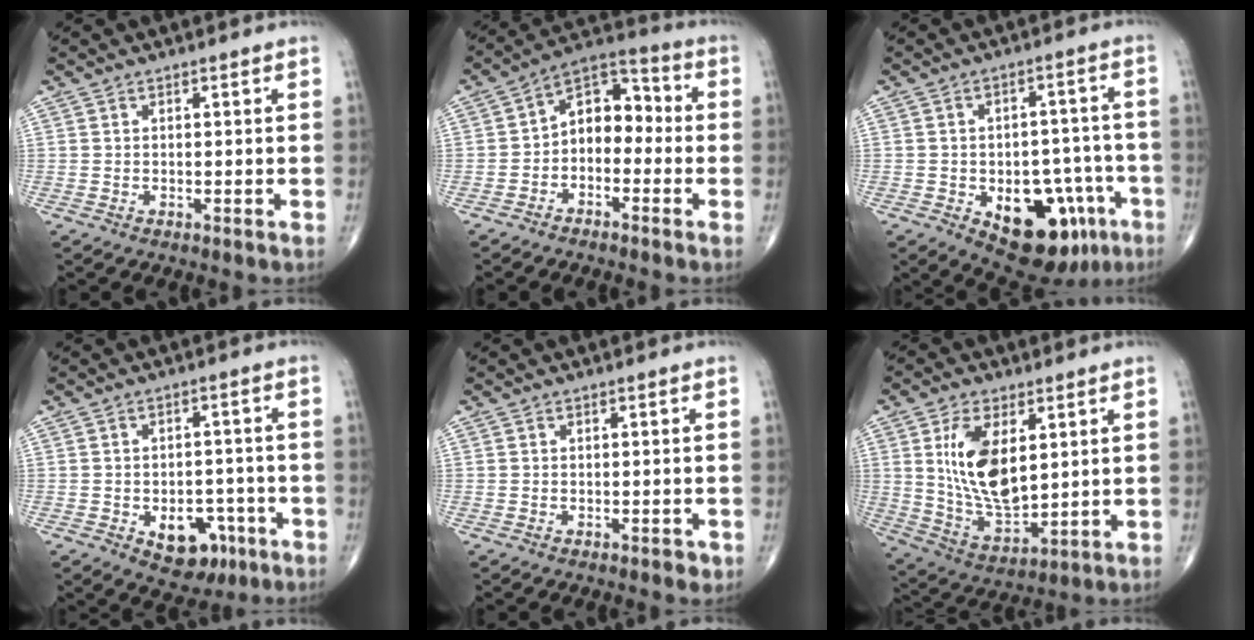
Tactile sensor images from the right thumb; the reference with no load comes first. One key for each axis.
{"total": 9.3, "fx": -1.6, "fy": 6.4, "fz": 6.6, "tx": -0.070, "ty": 0.046, "tz": -0.048}
{"total": 17.0, "fx": -7.1, "fy": 9.6, "fz": 12.0, "tx": -0.120, "ty": 0.040, "tz": -0.083}
{"total": 8.9, "fx": -3.7, "fy": 5.9, "fz": 5.5, "tx": -0.037, "ty": 0.027, "tz": -0.040}
{"total": 1.1, "fx": -0.6, "fy": 0.5, "fz": 0.8, "tx": -0.007, "ty": -0.001, "tz": -0.008}
{"total": 14.4, "fx": 3.7, "fy": 7.4, "fz": 11.8, "tx": -0.212, "ty": -0.025, "tz": 0.082}